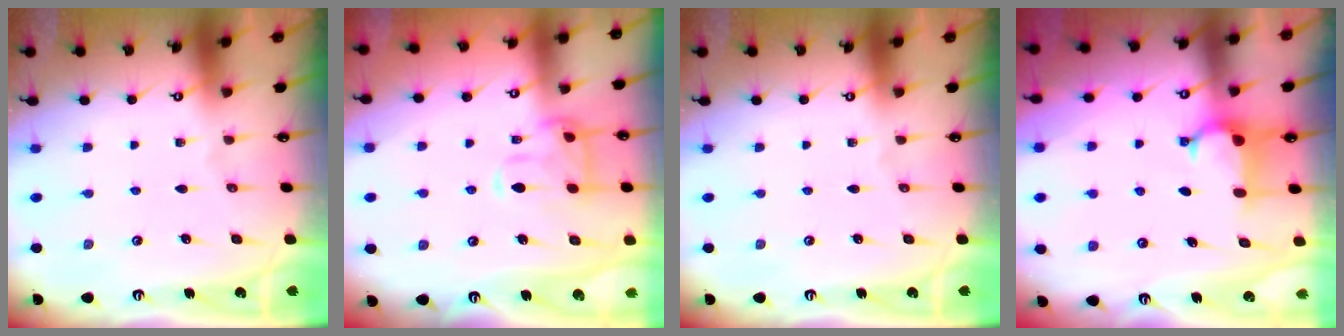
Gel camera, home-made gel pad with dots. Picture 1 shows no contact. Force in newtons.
{"total": 5.1, "press": 4.8, "slide": 1.6}
{"total": 0.0}
{"total": 1.9, "press": 1.8, "slide": 0.7}